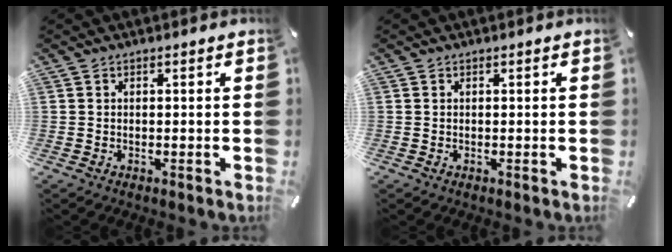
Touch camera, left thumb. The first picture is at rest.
{"total": 0.0}